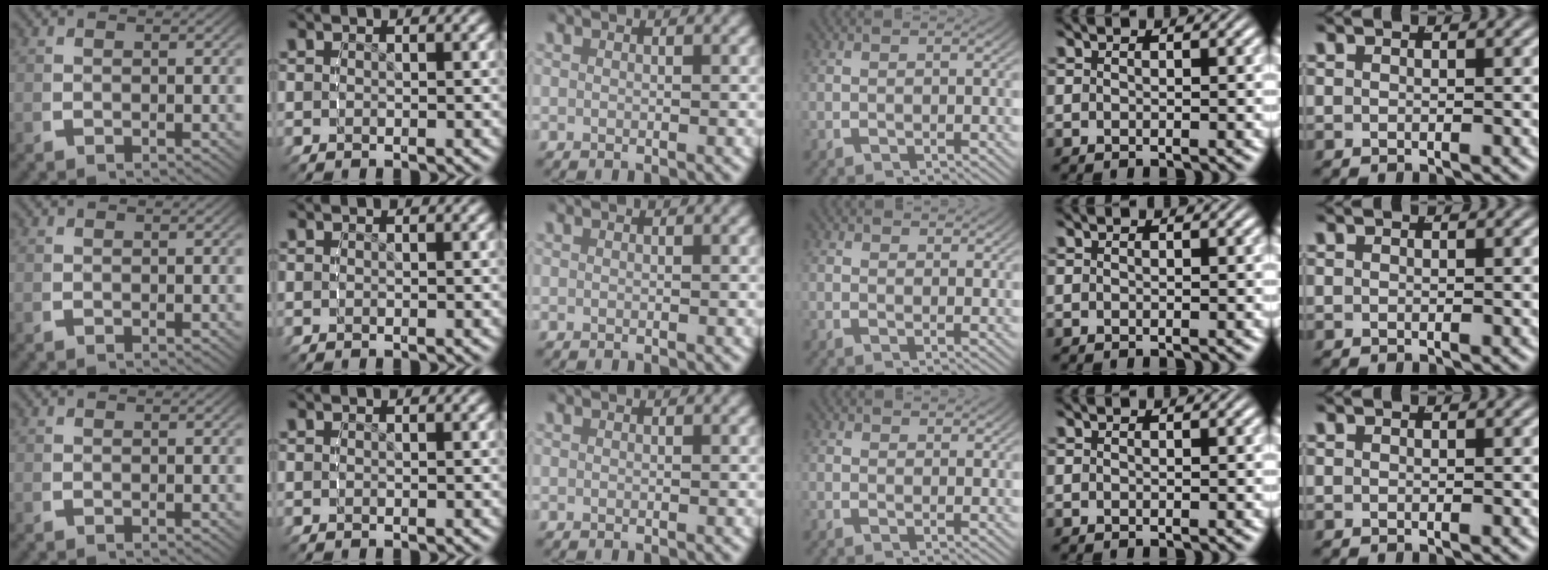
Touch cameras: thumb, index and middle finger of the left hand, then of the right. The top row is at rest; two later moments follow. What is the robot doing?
{"motion": "lift_and_place", "object": "toy banana"}